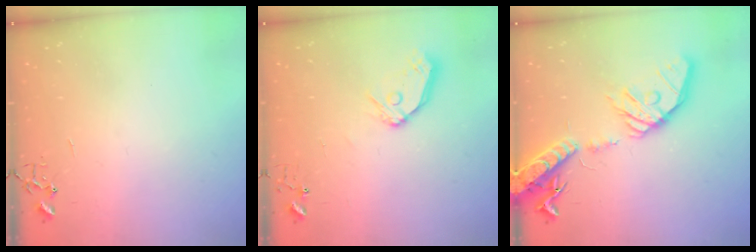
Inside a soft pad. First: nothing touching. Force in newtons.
{"total": 9.9, "press": 9.8, "slide": 1.3}
{"total": 22.7, "press": 22.4, "slide": 3.7}